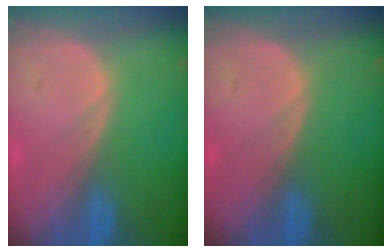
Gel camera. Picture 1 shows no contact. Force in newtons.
{"total": 0.0}